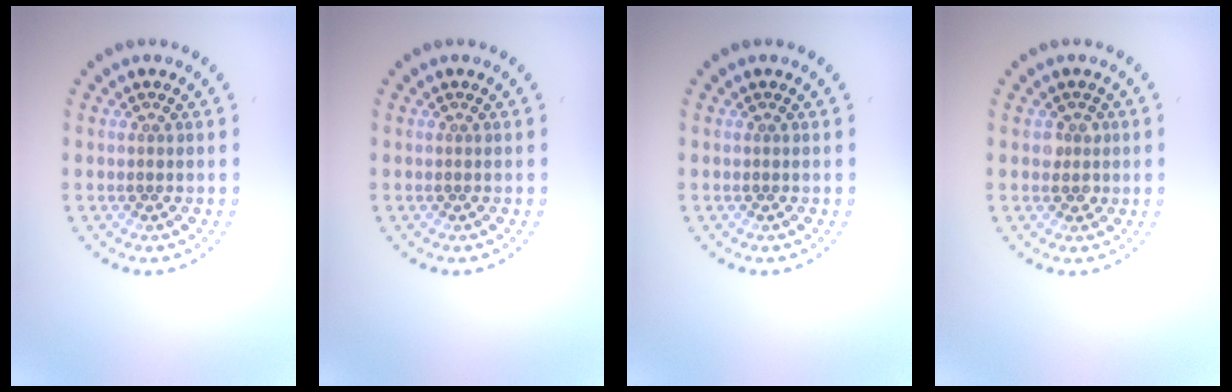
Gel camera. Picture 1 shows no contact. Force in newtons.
{"total": 0.0}
{"total": 0.0}
{"total": 1.5, "press": 1.3, "slide": 0.7}